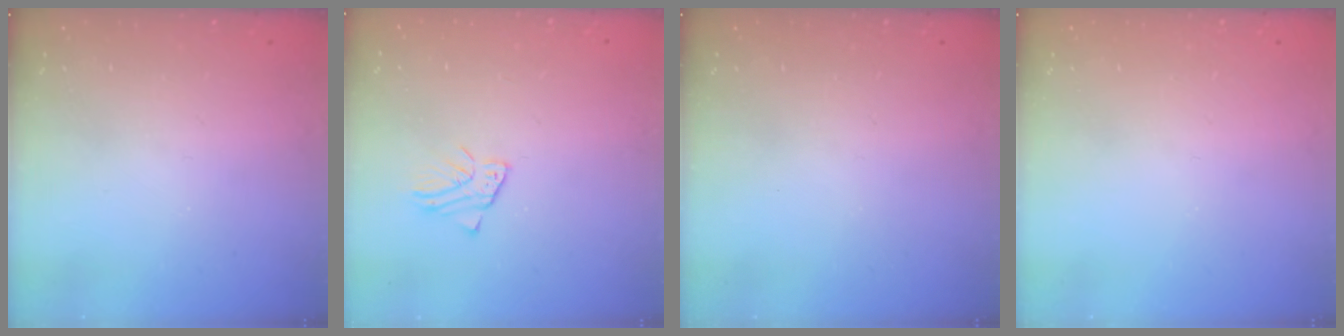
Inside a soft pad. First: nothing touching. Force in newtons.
{"total": 2.3, "press": 2.3, "slide": 0.2}
{"total": 0.0}
{"total": 0.0}